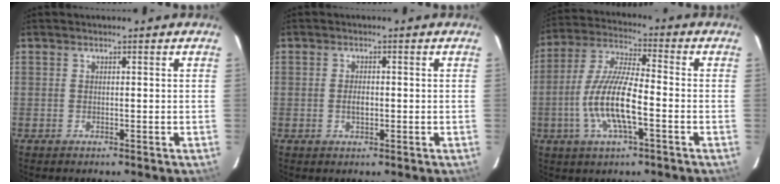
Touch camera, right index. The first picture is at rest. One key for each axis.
{"total": 2.0, "fx": -0.3, "fy": 1.1, "fz": 1.6, "tx": -0.030, "ty": 0.000, "tz": -0.006}
{"total": 13.0, "fx": -3.8, "fy": 3.1, "fz": 12.0, "tx": -0.251, "ty": -0.004, "tz": -0.074}